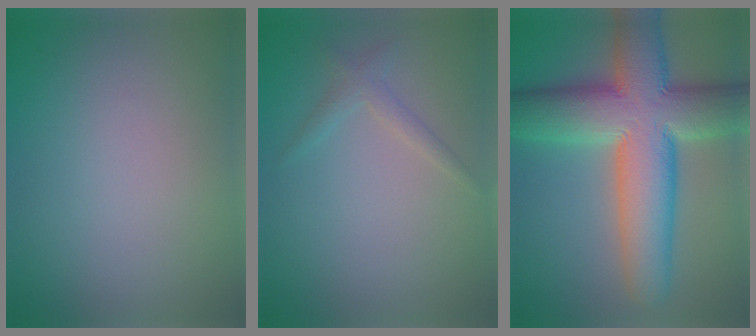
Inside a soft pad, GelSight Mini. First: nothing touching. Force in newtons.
{"total": 1.4, "press": 1.4, "slide": 0.1}
{"total": 13.5, "press": 13.5, "slide": 0.9}